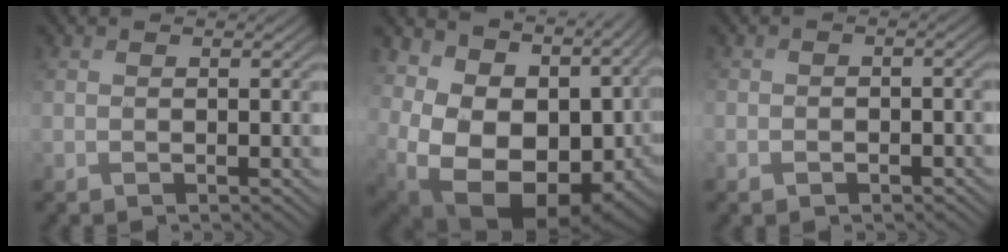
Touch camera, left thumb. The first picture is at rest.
{"total": 18.2, "force": [0.6, 13.0, 12.8], "torque": [-0.247, -0.046, 0.086]}
{"total": 1.4, "force": [-0.9, 1.0, 0.4], "torque": [-0.004, -0.005, -0.016]}